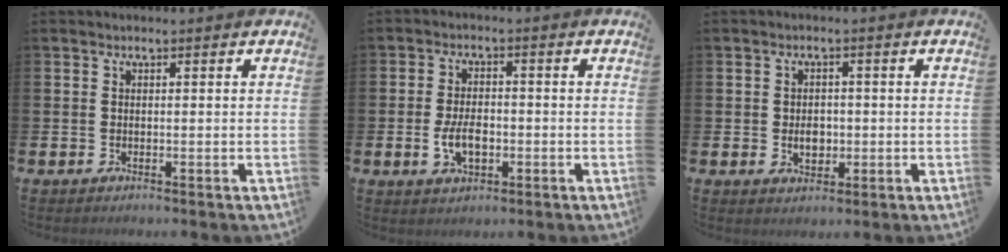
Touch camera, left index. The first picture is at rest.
{"total": 4.3, "force": [-0.8, 2.5, 3.5], "torque": [-0.046, 0.000, -0.017]}
{"total": 2.9, "force": [-0.2, 2.2, 1.9], "torque": [-0.016, -0.003, -0.011]}